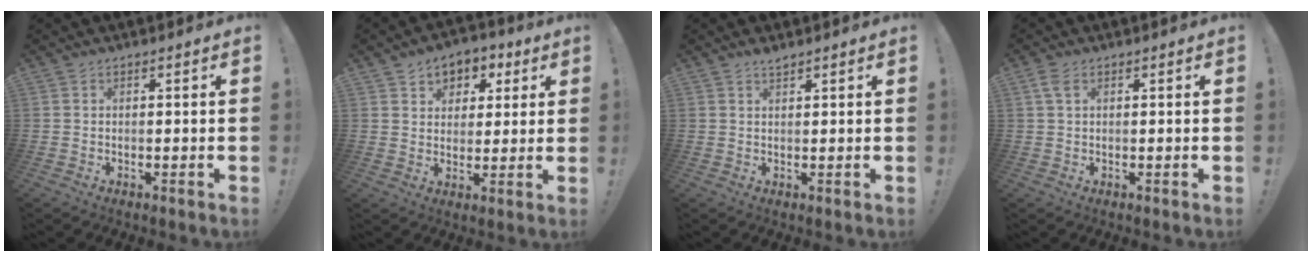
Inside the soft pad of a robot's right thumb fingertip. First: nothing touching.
{"total": 6.6, "force": [2.2, 5.9, 1.8], "torque": [-0.019, -0.007, 0.044]}
{"total": 1.6, "force": [1.5, 0.0, 0.6], "torque": [-0.007, -0.008, 0.026]}
{"total": 2.8, "force": [1.1, 1.4, 2.2], "torque": [-0.039, 0.000, 0.020]}